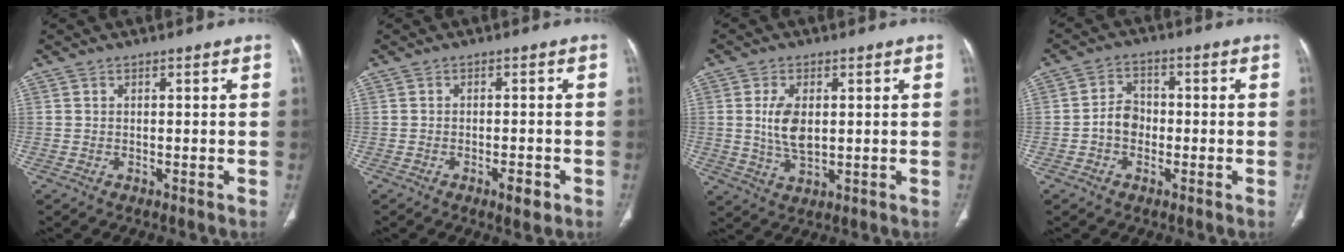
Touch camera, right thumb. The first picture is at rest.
{"total": 3.1, "force": [-1.5, 1.1, 2.4], "torque": [-0.034, 0.003, -0.022]}
{"total": 6.9, "force": [0.9, 3.7, 5.8], "torque": [-0.112, -0.008, 0.022]}
{"total": 4.9, "force": [-1.1, 3.9, 2.7], "torque": [-0.030, 0.019, -0.029]}